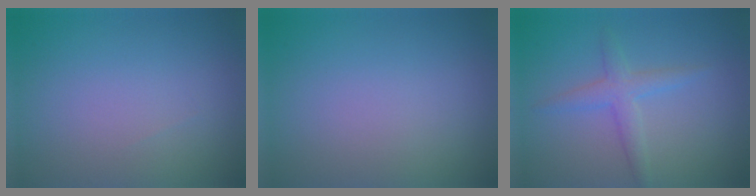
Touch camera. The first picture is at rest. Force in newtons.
{"total": 0.0}
{"total": 2.3, "press": 2.3, "slide": 0.0}